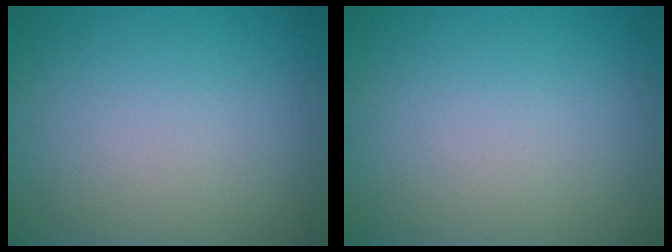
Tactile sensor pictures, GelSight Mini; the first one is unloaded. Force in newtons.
{"total": 0.0}